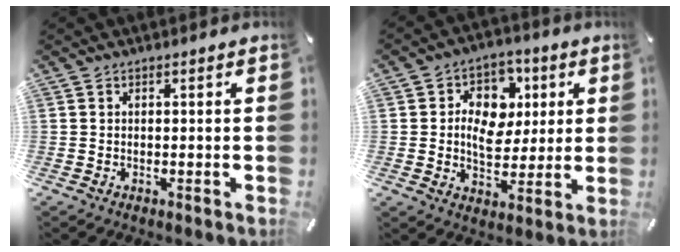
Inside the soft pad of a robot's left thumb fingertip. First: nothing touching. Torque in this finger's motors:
{"motor_torque": [0.36, 0.35, 0.45, -0.58, 0.26]}